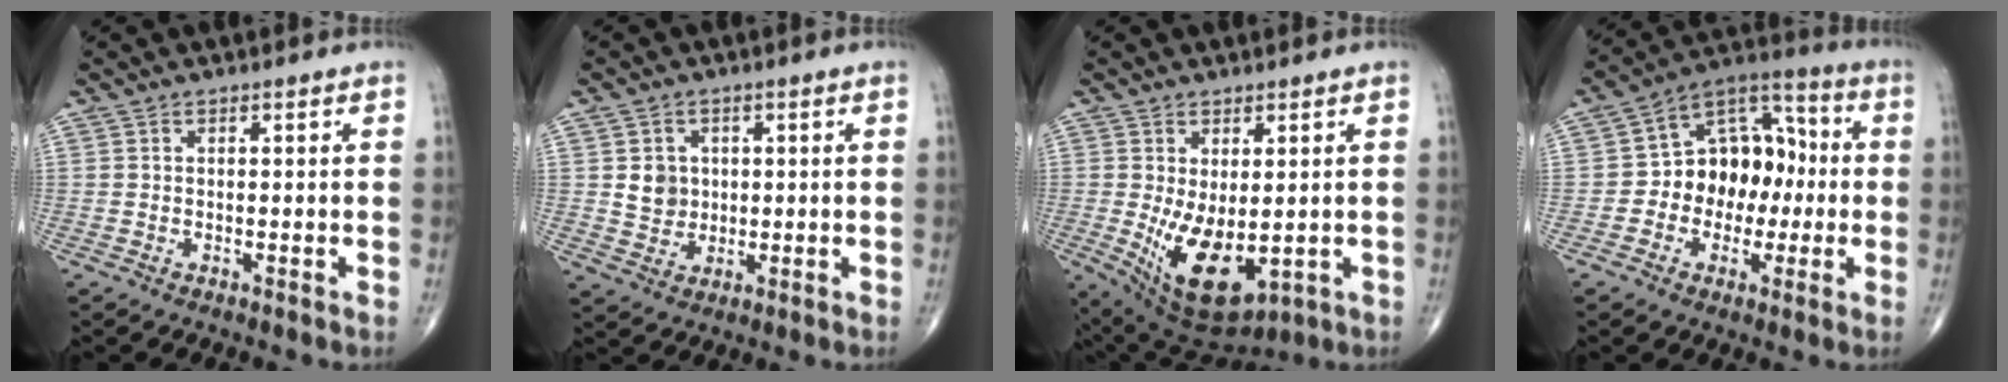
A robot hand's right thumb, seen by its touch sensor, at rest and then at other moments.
{"total": 4.8, "force": [0.8, 4.3, 2.0], "torque": [-0.013, -0.003, 0.018]}
{"total": 12.2, "force": [-1.7, 6.4, 10.3], "torque": [-0.166, -0.019, 0.001]}
{"total": 14.4, "force": [-1.2, 10.5, 9.9], "torque": [-0.107, 0.046, -0.029]}